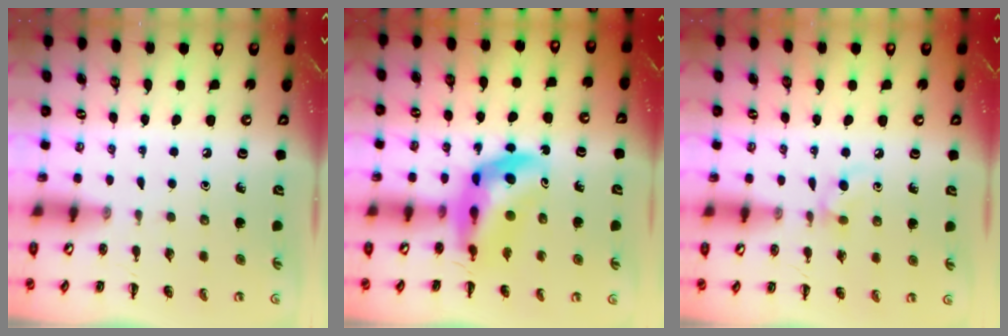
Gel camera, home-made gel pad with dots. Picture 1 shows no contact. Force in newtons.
{"total": 11.3, "press": 10.6, "slide": 3.7}
{"total": 4.5, "press": 4.2, "slide": 1.5}